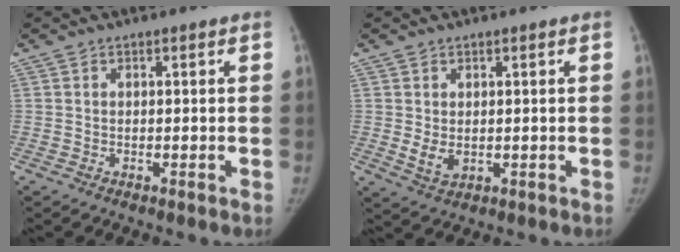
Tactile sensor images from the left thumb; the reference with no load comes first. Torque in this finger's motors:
{"motor_torque": [0.01, 0.01, 0.19, 0.04, 0.00]}